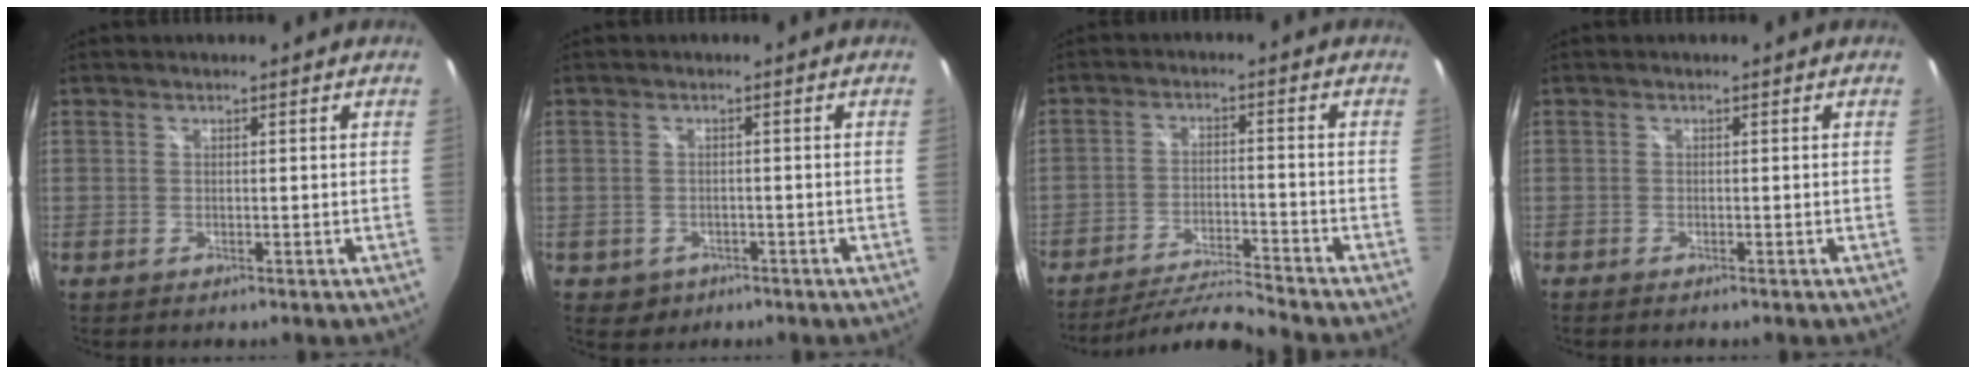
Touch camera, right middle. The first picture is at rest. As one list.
[{"total": 3.5, "force": [-1.3, 3.0, 1.1], "torque": [-0.033, -0.003, -0.009]}, {"total": 8.3, "force": [-8.0, -1.2, 1.8], "torque": [-0.059, 0.002, -0.144]}, {"total": 0.0}]